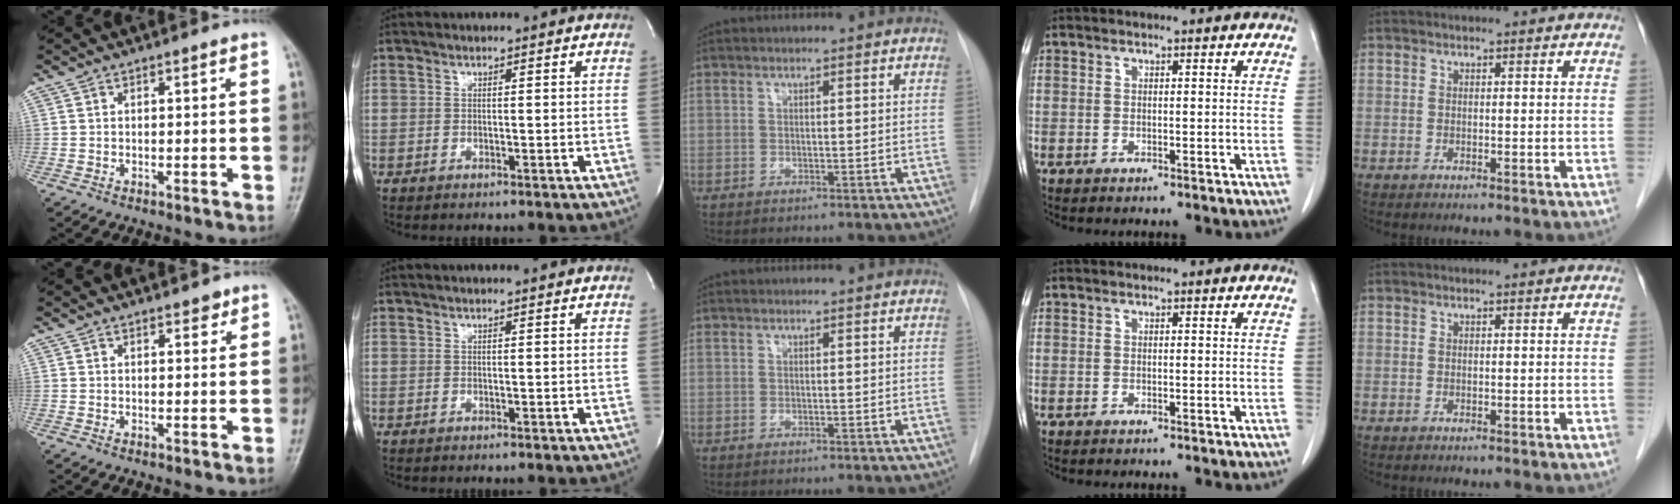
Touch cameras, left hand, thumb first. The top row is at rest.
{"thumb": {"total": 1.6, "force": [1.2, 0.9, 0.7], "torque": [0.004, -0.006, 0.013]}}